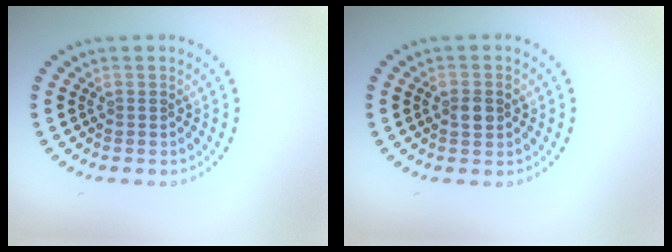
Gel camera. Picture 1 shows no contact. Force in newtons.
{"total": 2.2, "press": 2.2, "slide": 0.2}